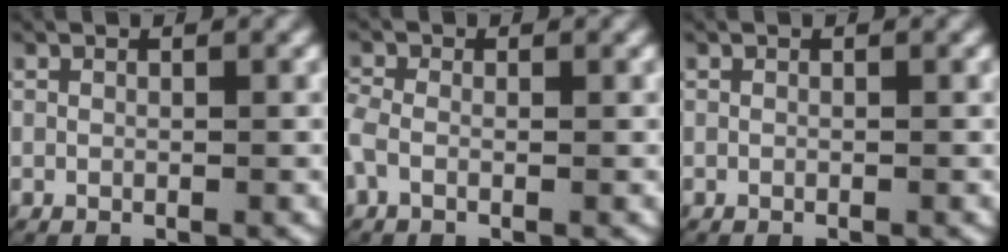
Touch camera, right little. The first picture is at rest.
{"total": 2.0, "force": [-0.6, 1.4, 1.3], "torque": [-0.041, -0.006, -0.011]}
{"total": 0.0}